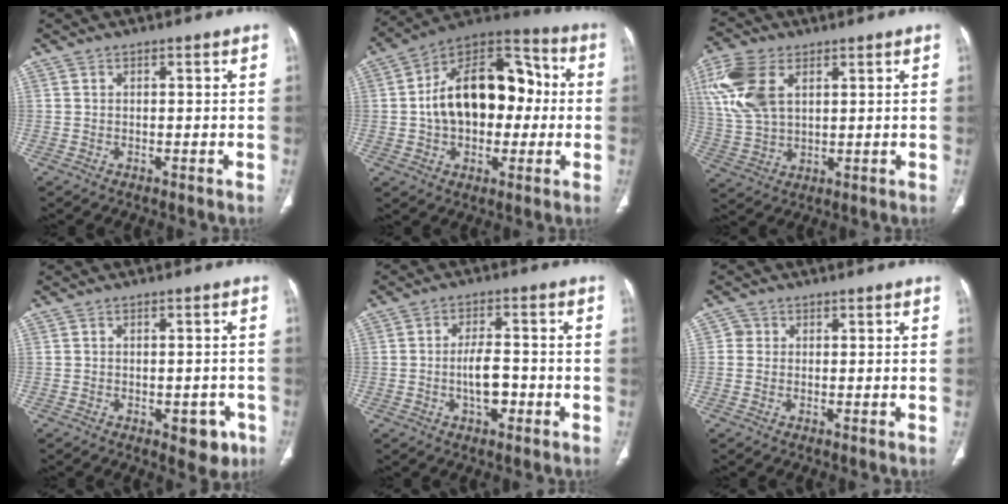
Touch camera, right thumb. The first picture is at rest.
{"total": 21.4, "force": [0.5, 13.7, 16.5], "torque": [-0.228, 0.040, 0.005]}
{"total": 12.6, "force": [4.5, 7.5, 9.1], "torque": [-0.204, 0.001, 0.096]}
{"total": 5.3, "force": [-2.4, 2.9, 3.7], "torque": [-0.020, 0.008, -0.024]}
{"total": 6.0, "force": [-1.6, 2.9, 5.1], "torque": [-0.081, 0.014, -0.026]}
{"total": 1.5, "force": [0.1, 1.4, 0.4], "torque": [0.001, 0.003, -0.001]}